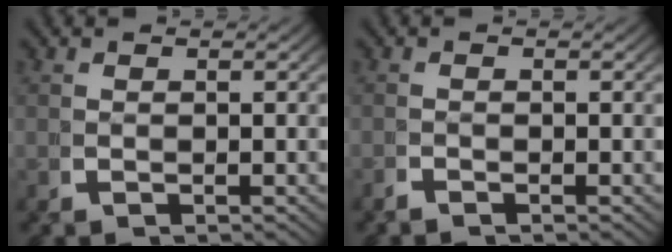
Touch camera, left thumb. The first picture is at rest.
{"total": 0.8, "force": [-0.7, -0.2, -0.1], "torque": [0.005, -0.003, -0.017]}